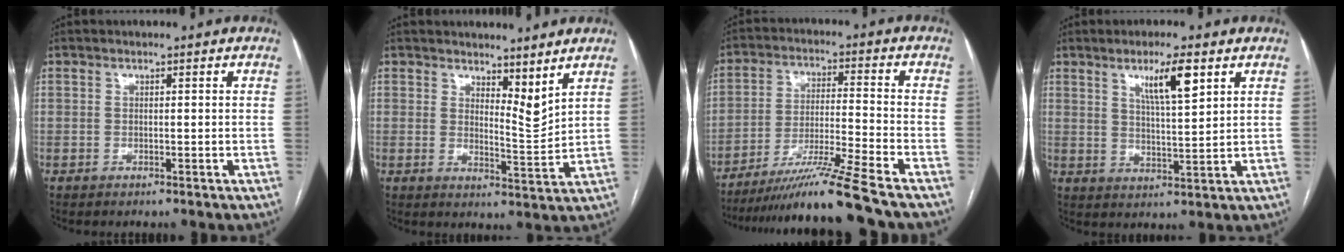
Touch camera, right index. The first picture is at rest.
{"total": 4.8, "force": [3.8, 1.1, 2.7], "torque": [-0.043, -0.018, 0.066]}
{"total": 13.4, "force": [-11.0, -3.0, 7.1], "torque": [-0.118, -0.025, -0.187]}
{"total": 7.1, "force": [3.7, 0.7, 6.0], "torque": [-0.105, -0.003, 0.066]}